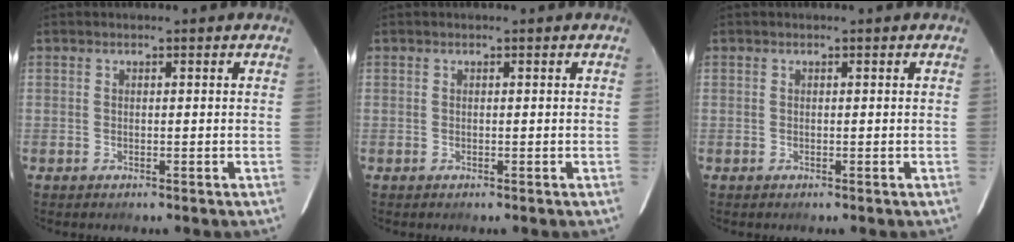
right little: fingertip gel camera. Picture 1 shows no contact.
{"total": 0.0}
{"total": 0.0}